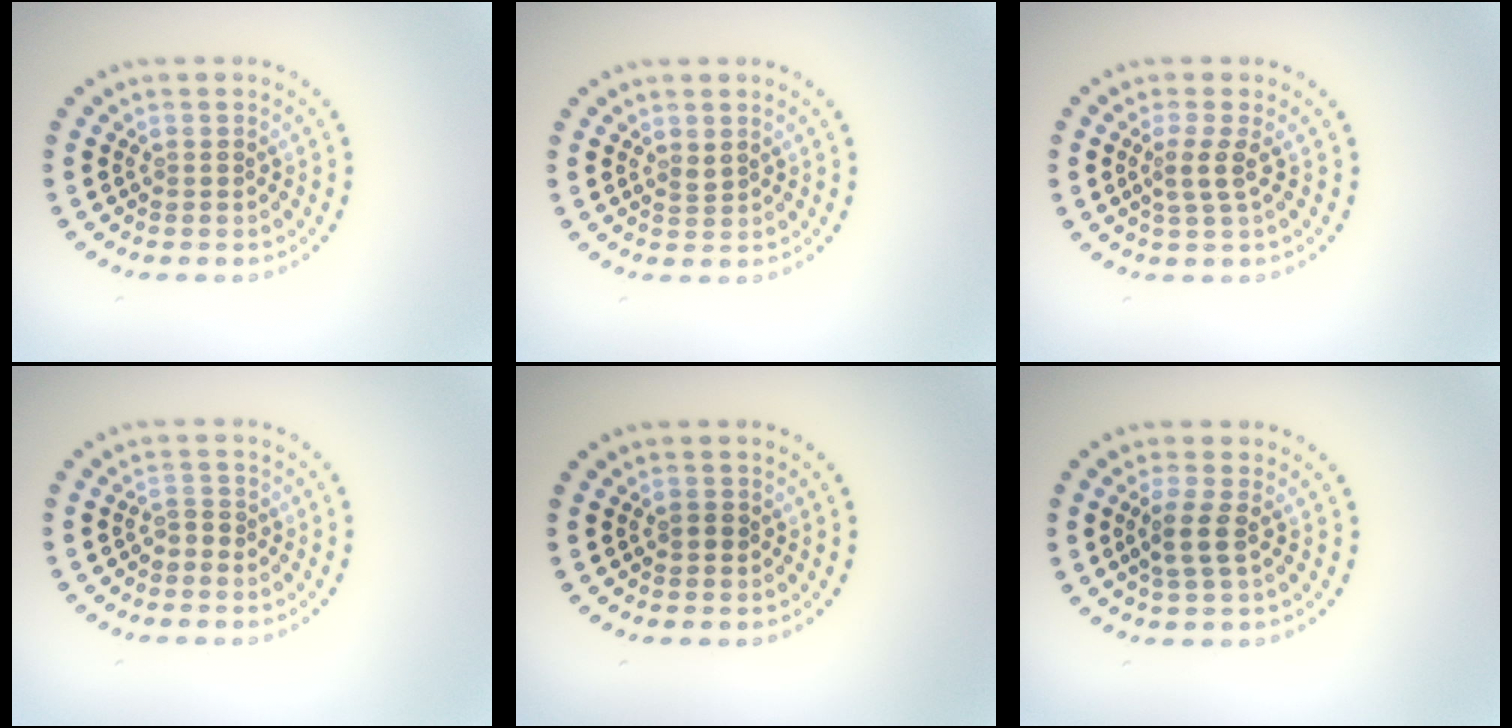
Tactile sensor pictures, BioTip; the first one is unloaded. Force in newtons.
{"total": 0.6, "press": 0.5, "slide": 0.3}
{"total": 1.8, "press": 1.4, "slide": 1.1}
{"total": 0.9, "press": 0.7, "slide": 0.6}
{"total": 0.7, "press": 0.7, "slide": 0.1}
{"total": 2.2, "press": 2.0, "slide": 0.9}